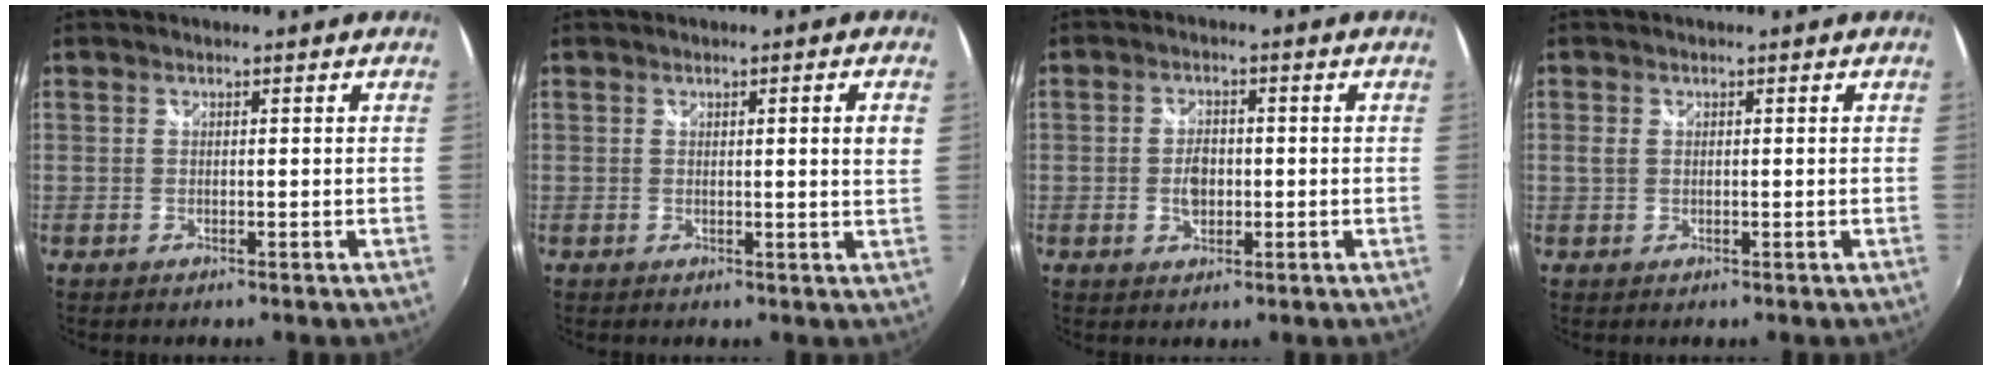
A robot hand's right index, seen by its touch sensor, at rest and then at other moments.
{"total": 3.5, "force": [0.9, -0.7, 3.3], "torque": [-0.032, 0.004, 0.012]}
{"total": 3.9, "force": [-0.6, 2.6, 2.8], "torque": [-0.052, 0.002, -0.009]}
{"total": 1.3, "force": [0.1, 1.0, 0.8], "torque": [-0.018, -0.003, 0.001]}